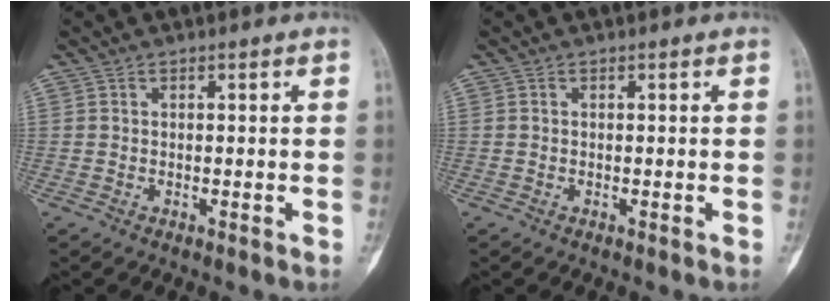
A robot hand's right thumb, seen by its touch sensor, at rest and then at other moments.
{"total": 0.0}